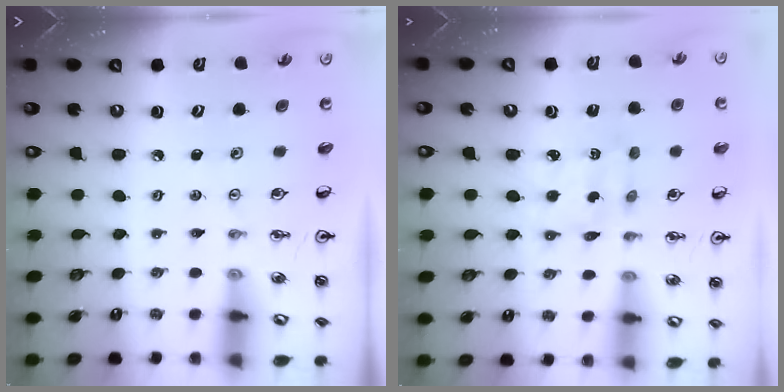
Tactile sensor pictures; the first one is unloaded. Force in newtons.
{"total": 2.4, "press": 2.4, "slide": 0.2}